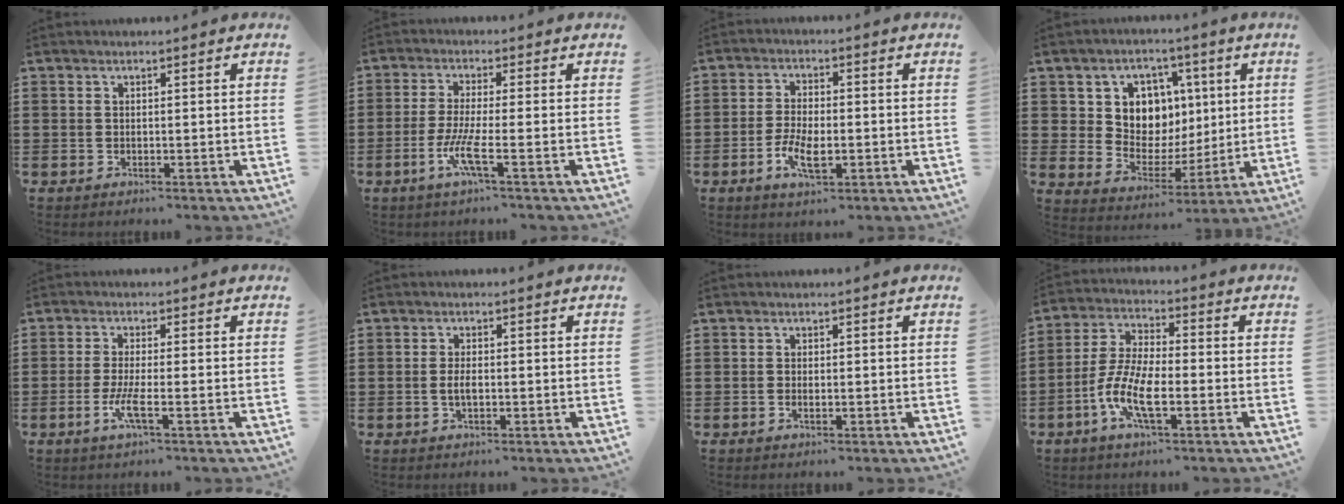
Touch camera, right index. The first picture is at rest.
{"total": 5.8, "force": [-2.1, 0.3, 5.4], "torque": [-0.120, -0.018, -0.046]}
{"total": 5.5, "force": [-1.8, 2.3, 4.6], "torque": [-0.096, -0.001, -0.036]}
{"total": 8.3, "force": [3.2, 7.2, 2.7], "torque": [-0.081, -0.012, 0.059]}
{"total": 4.5, "force": [-1.7, 0.6, 4.1], "torque": [-0.089, -0.011, -0.037]}
{"total": 2.3, "force": [-0.3, 0.9, 2.0], "torque": [-0.045, -0.001, -0.008]}
{"total": 1.0, "force": [-0.3, 0.4, 0.8], "torque": [-0.015, -0.001, -0.004]}
{"total": 8.5, "force": [-3.2, 2.7, 7.3], "torque": [-0.175, -0.014, -0.068]}